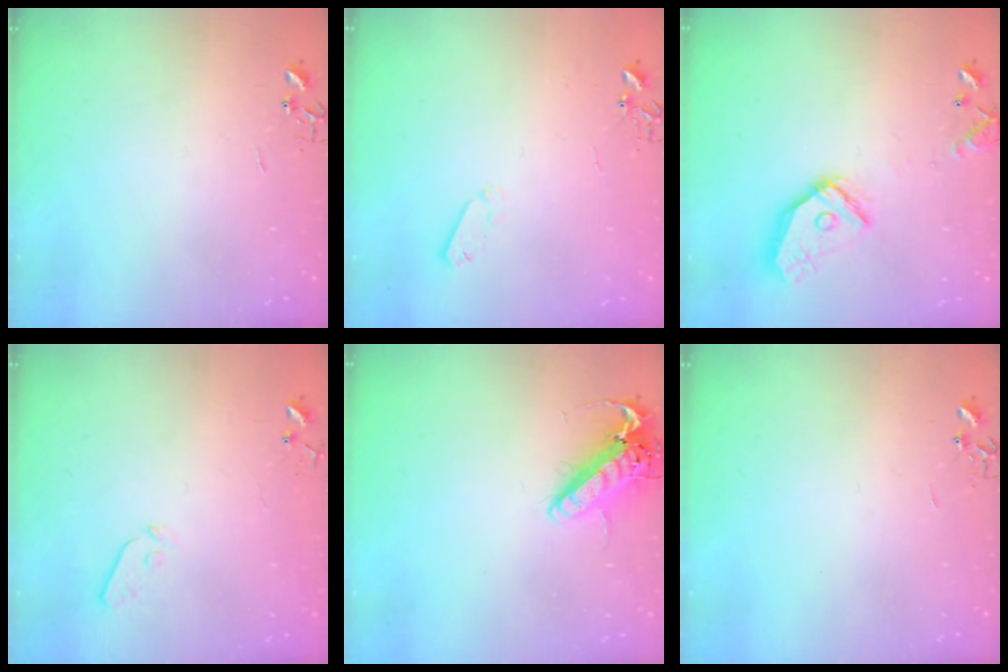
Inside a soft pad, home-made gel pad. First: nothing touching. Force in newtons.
{"total": 4.1, "press": 4.0, "slide": 0.8}
{"total": 14.6, "press": 14.4, "slide": 1.8}
{"total": 3.6, "press": 3.5, "slide": 0.7}
{"total": 13.5, "press": 13.2, "slide": 2.7}
{"total": 0.0}